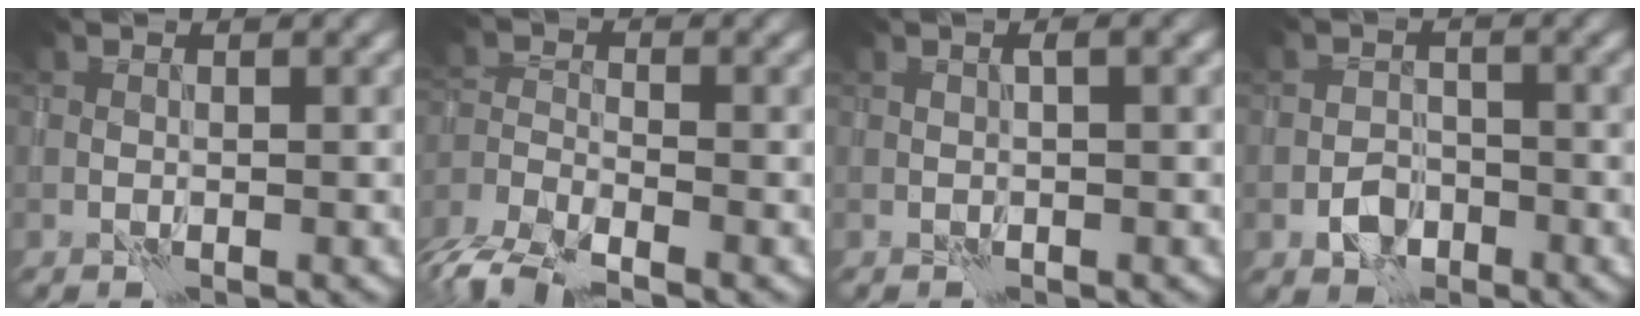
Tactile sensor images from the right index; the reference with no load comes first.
{"total": 6.2, "force": [-5.1, 1.9, 3.0], "torque": [-0.058, -0.011, -0.108]}
{"total": 0.9, "force": [0.3, 0.2, 0.8], "torque": [-0.010, 0.004, 0.005]}
{"total": 2.1, "force": [-1.2, 1.6, 0.8], "torque": [-0.008, 0.005, -0.024]}